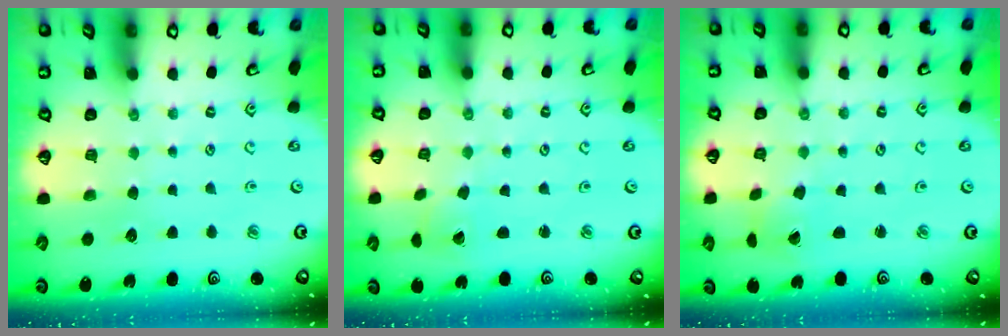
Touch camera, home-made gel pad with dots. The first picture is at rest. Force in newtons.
{"total": 2.1, "press": 2.1, "slide": 0.1}
{"total": 2.1, "press": 2.1, "slide": 0.2}